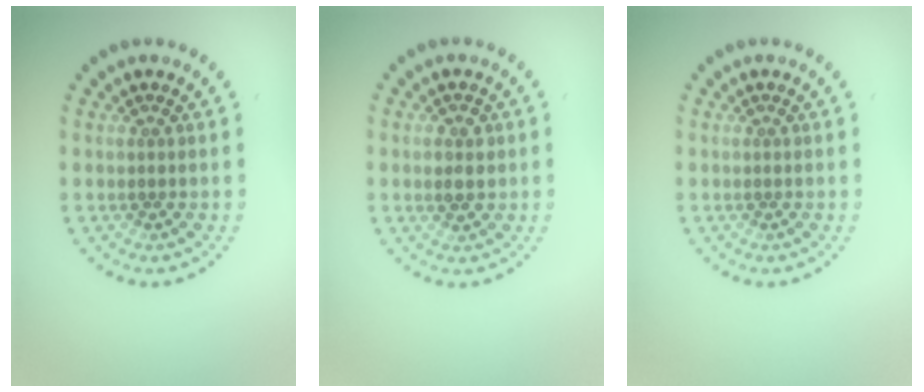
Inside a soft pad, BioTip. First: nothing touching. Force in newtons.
{"total": 1.9, "press": 1.9, "slide": 0.1}
{"total": 0.0}